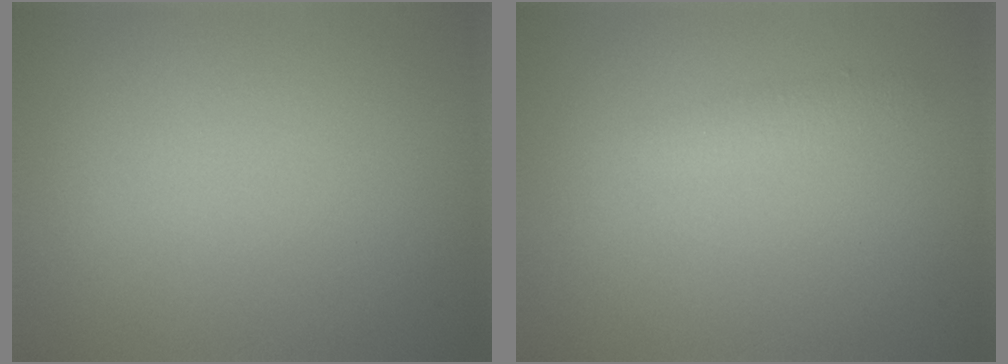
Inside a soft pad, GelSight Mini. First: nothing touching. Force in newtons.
{"total": 1.4, "press": 1.4, "slide": 0.1}